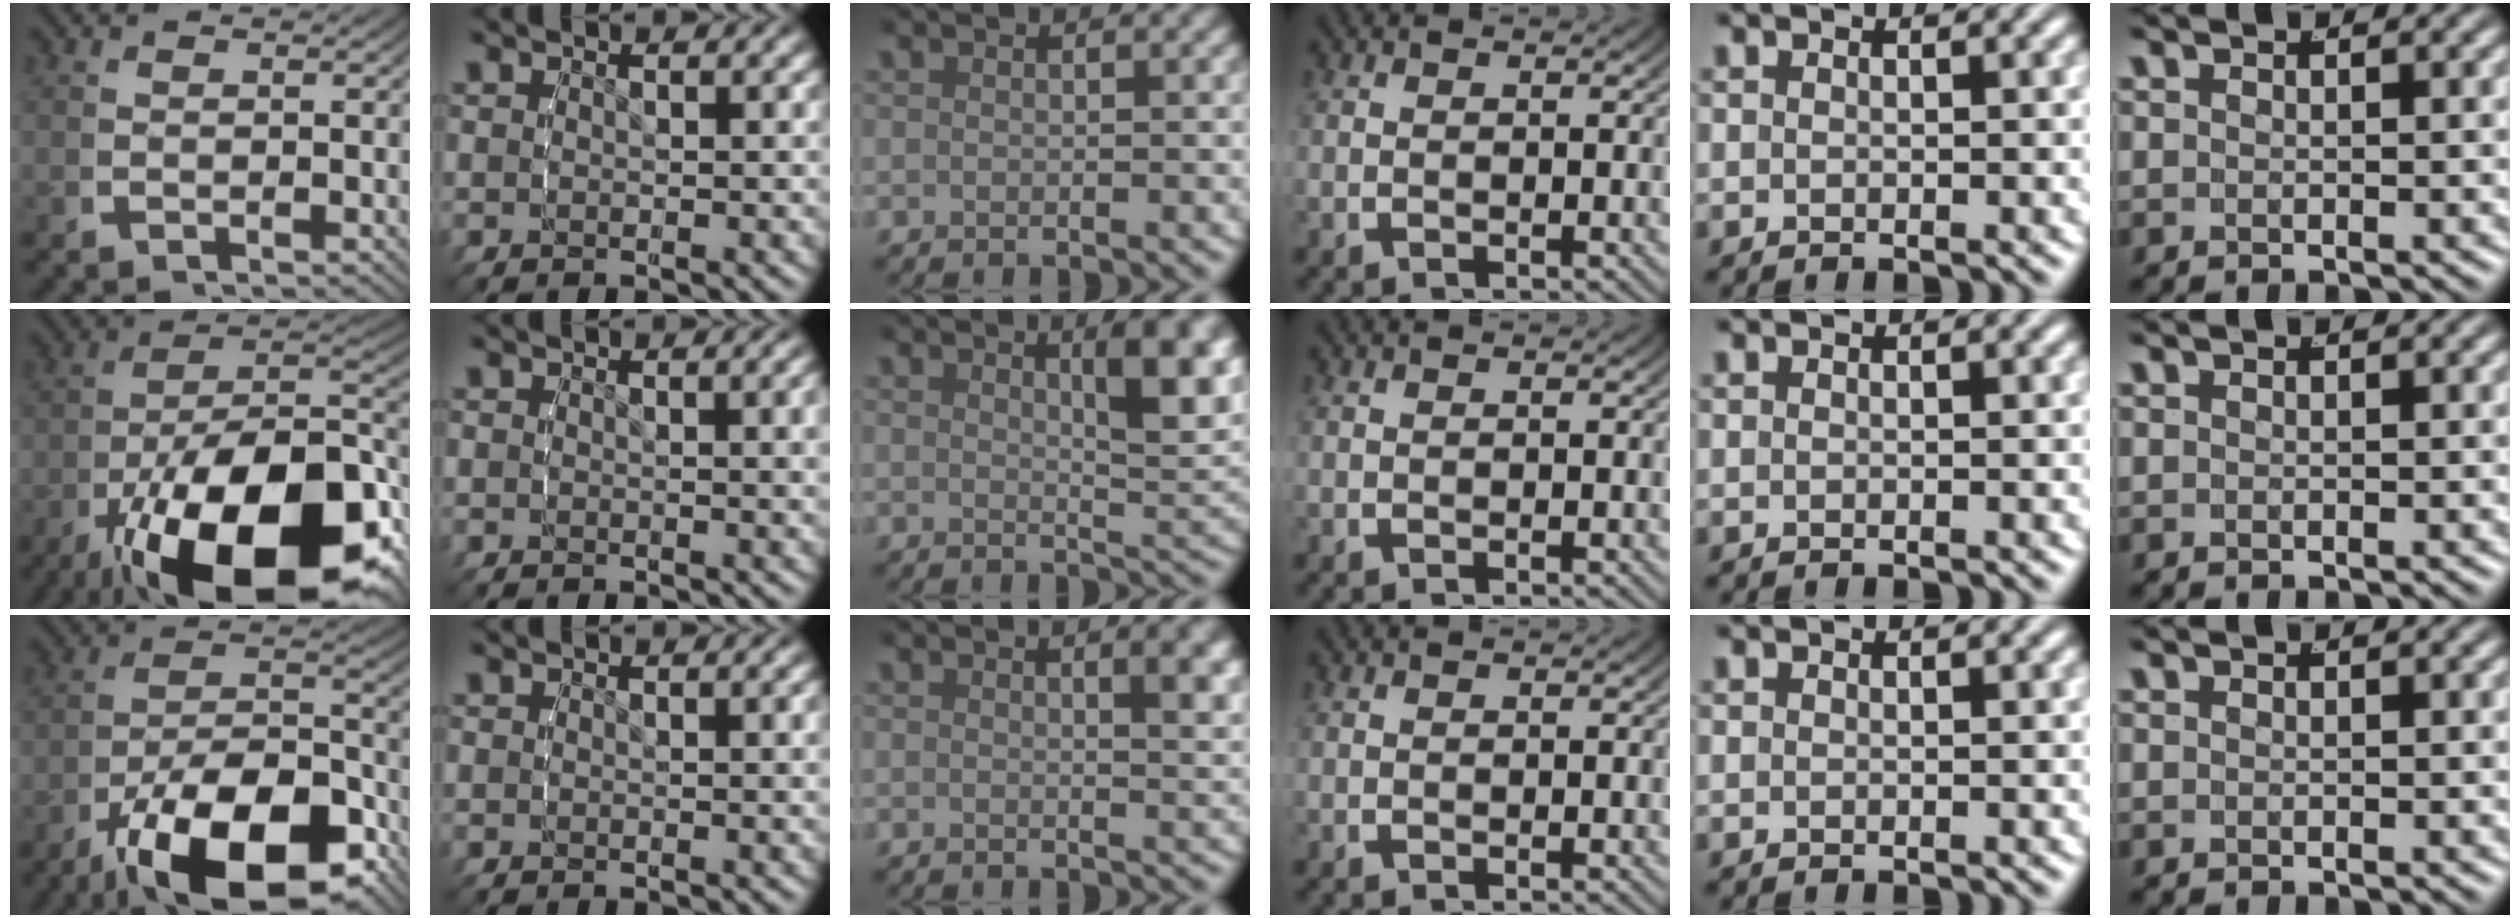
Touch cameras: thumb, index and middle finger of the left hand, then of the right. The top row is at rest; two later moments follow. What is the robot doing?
{"motion": "lift_and_place", "object": "screwdriver"}